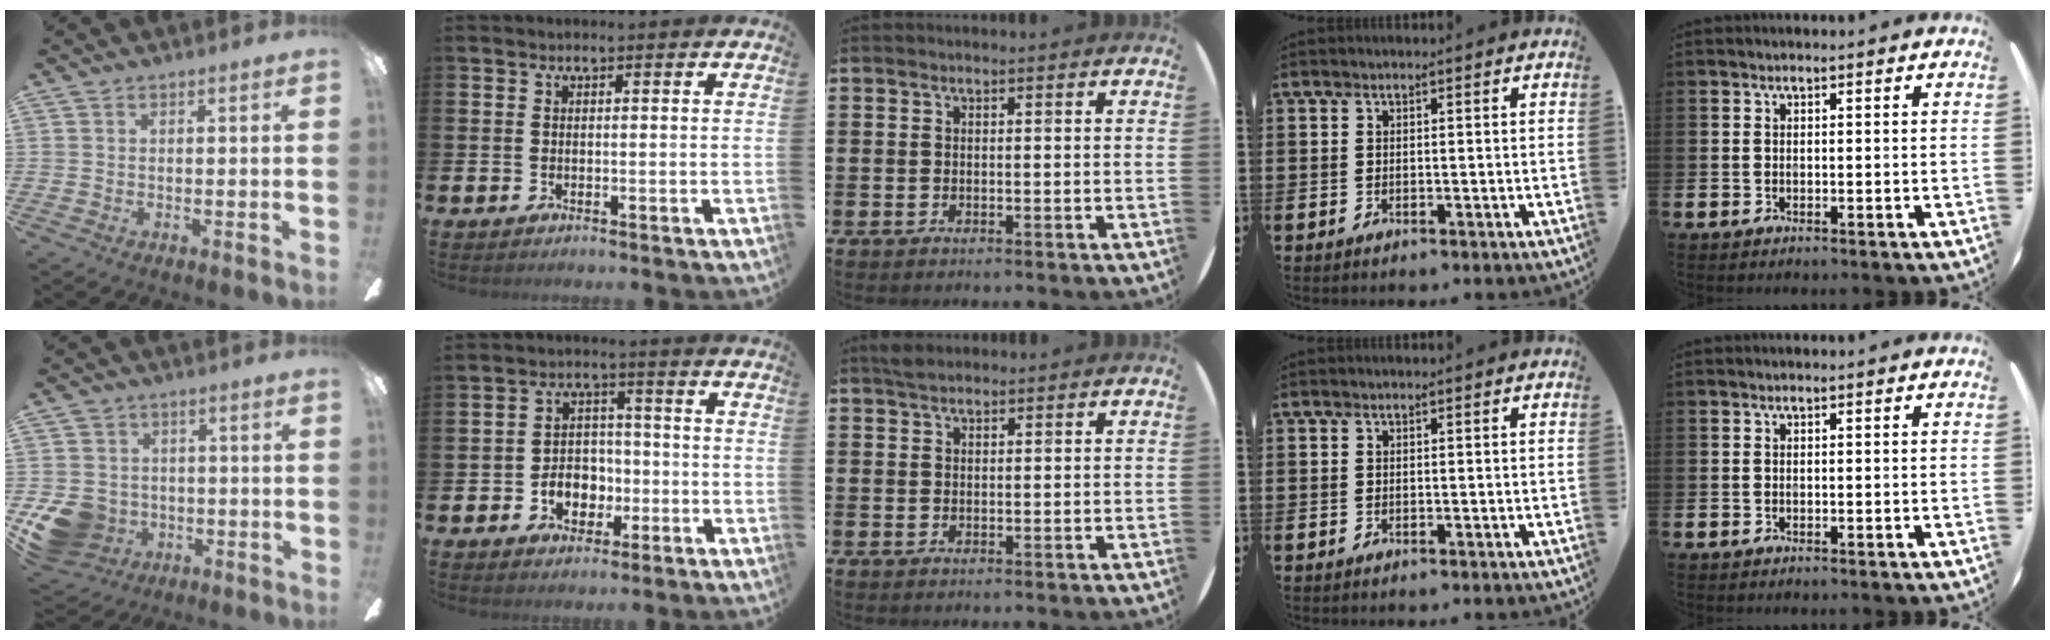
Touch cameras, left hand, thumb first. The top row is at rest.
{"thumb": {"total": 10.8, "force": [-3.7, 9.3, 3.8], "torque": [-0.107, 0.024, -0.063]}, "index": {"total": 5.1, "force": [-1.7, 4.2, 2.3], "torque": [-0.034, 0.004, -0.038]}, "middle": {"total": 1.6, "force": [1.4, 0.5, 0.5], "torque": [-0.004, 0.000, 0.025]}}